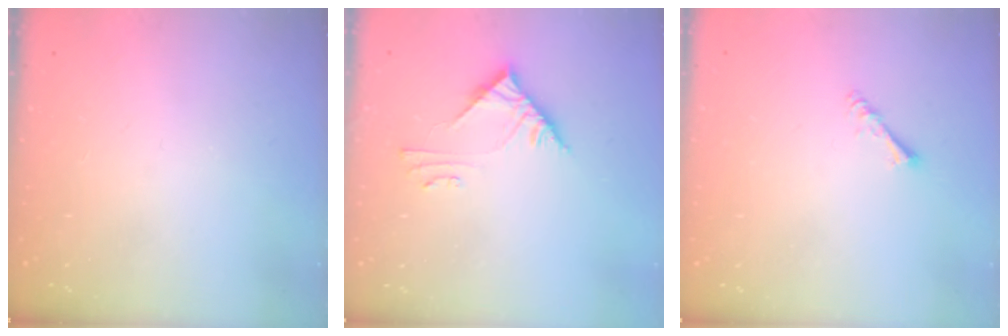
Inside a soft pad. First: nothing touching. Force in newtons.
{"total": 5.2, "press": 5.2, "slide": 0.5}
{"total": 1.4, "press": 1.3, "slide": 0.3}